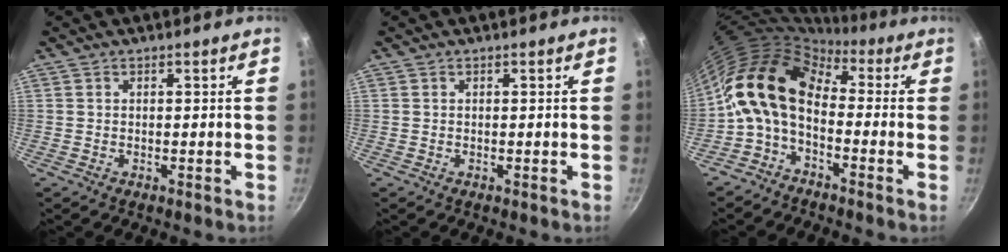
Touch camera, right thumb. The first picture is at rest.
{"total": 0.0}
{"total": 13.4, "force": [-0.8, 8.7, 10.2], "torque": [-0.179, 0.036, -0.037]}